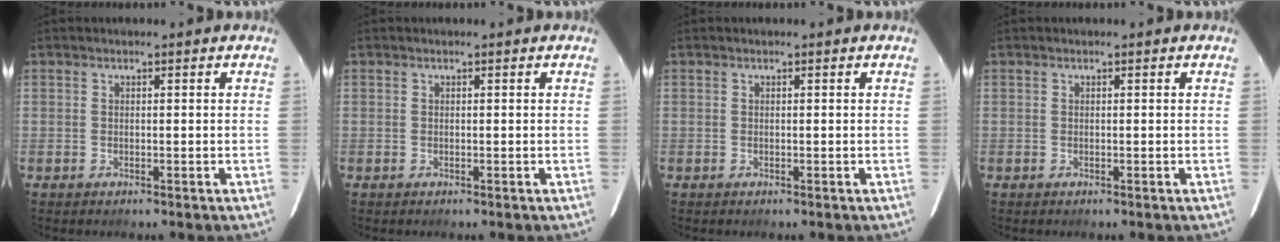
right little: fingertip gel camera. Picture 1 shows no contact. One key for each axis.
{"total": 0.0}
{"total": 0.0}
{"total": 0.0}